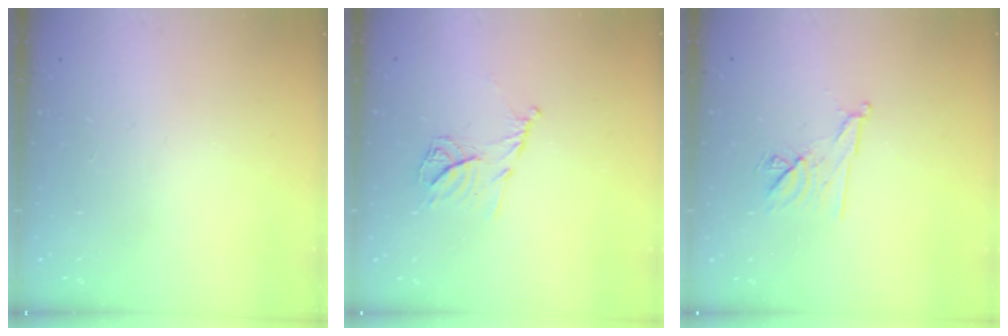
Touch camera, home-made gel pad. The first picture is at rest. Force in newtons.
{"total": 9.8, "press": 9.8, "slide": 0.6}
{"total": 8.9, "press": 8.9, "slide": 1.1}